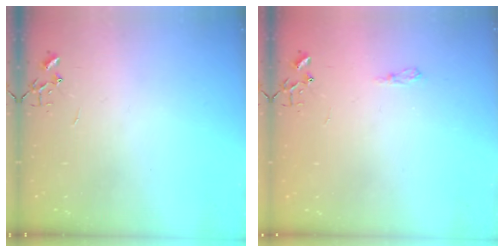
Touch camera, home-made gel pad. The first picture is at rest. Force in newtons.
{"total": 6.0, "press": 6.0, "slide": 0.7}